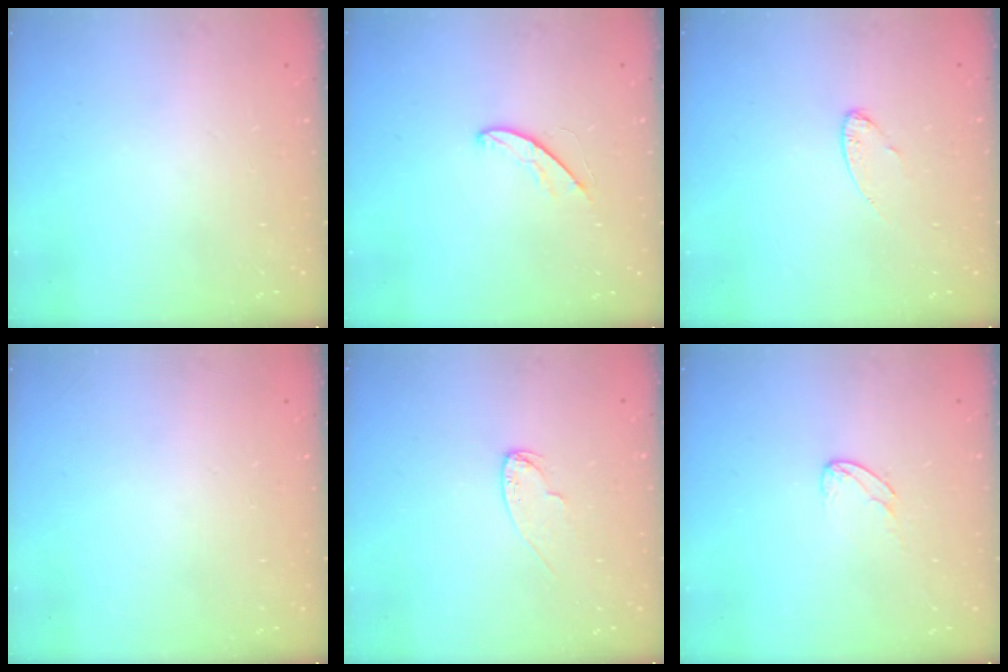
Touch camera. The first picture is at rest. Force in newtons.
{"total": 4.6, "press": 4.6, "slide": 0.3}
{"total": 6.2, "press": 6.2, "slide": 0.5}
{"total": 0.0}
{"total": 4.2, "press": 4.1, "slide": 0.4}
{"total": 5.4, "press": 5.4, "slide": 0.4}